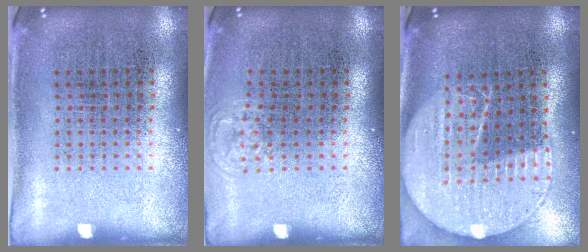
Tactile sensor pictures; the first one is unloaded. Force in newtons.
{"total": 0.5, "press": 0.5, "slide": 0.1}
{"total": 2.1, "press": 1.8, "slide": 1.0}